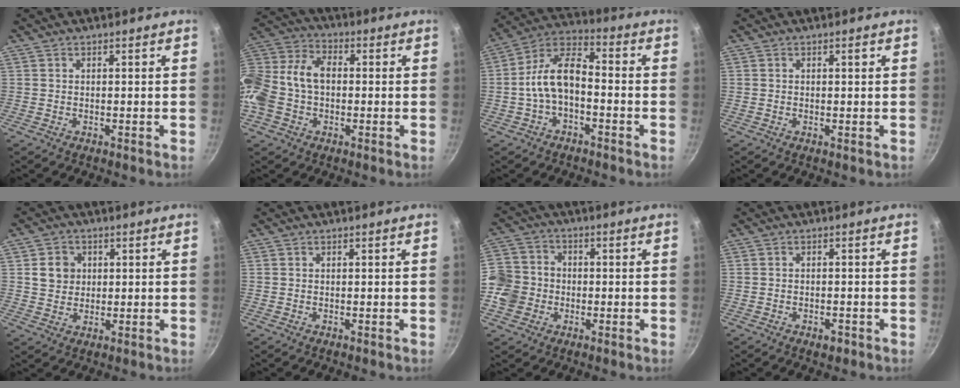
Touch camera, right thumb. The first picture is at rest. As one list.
[{"total": 16.2, "force": [-1.5, 11.8, 11.1], "torque": [-0.218, 0.048, -0.044]}, {"total": 10.5, "force": [-2.6, 5.8, 8.4], "torque": [-0.145, 0.050, -0.059]}, {"total": 0.8, "force": [0.3, 0.2, 0.7], "torque": [-0.007, -0.001, 0.002]}, {"total": 5.0, "force": [1.0, 4.5, 2.0], "torque": [-0.010, 0.003, 0.016]}, {"total": 0.0}, {"total": 9.9, "force": [-2.2, 8.7, 4.2], "torque": [-0.057, 0.025, -0.056]}, {"total": 2.1, "force": [-1.3, 1.0, 1.2], "torque": [-0.019, 0.009, -0.017]}]